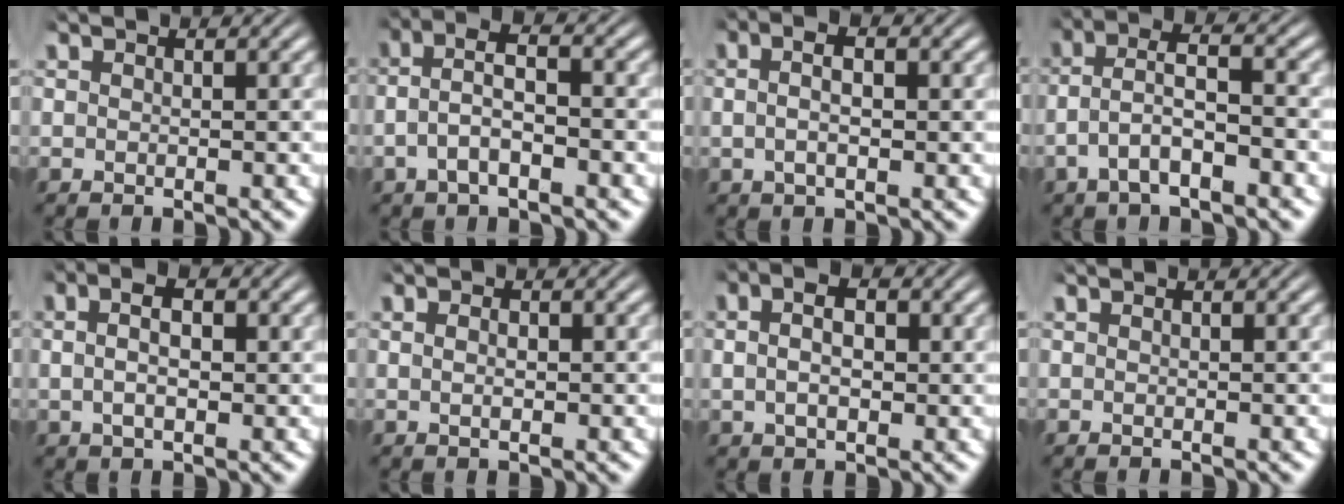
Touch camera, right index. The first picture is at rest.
{"total": 4.3, "force": [-0.1, 2.5, 3.4], "torque": [-0.066, -0.001, -0.006]}
{"total": 3.2, "force": [0.4, 1.4, 2.8], "torque": [-0.046, 0.007, 0.002]}
{"total": 4.0, "force": [-0.4, 2.2, 3.3], "torque": [-0.069, -0.006, -0.006]}
{"total": 3.8, "force": [0.7, 2.0, 3.2], "torque": [-0.046, 0.009, 0.006]}
{"total": 1.1, "force": [0.0, 0.3, 1.0], "torque": [-0.011, -0.004, 0.002]}
{"total": 4.1, "force": [0.8, 2.4, 3.3], "torque": [-0.043, 0.008, 0.008]}
{"total": 0.0}